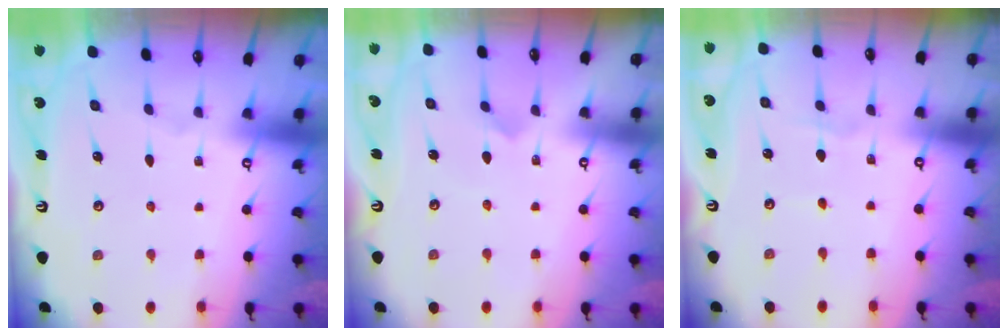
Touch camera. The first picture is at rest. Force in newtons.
{"total": 4.7, "press": 4.7, "slide": 0.4}
{"total": 1.5, "press": 1.4, "slide": 0.2}